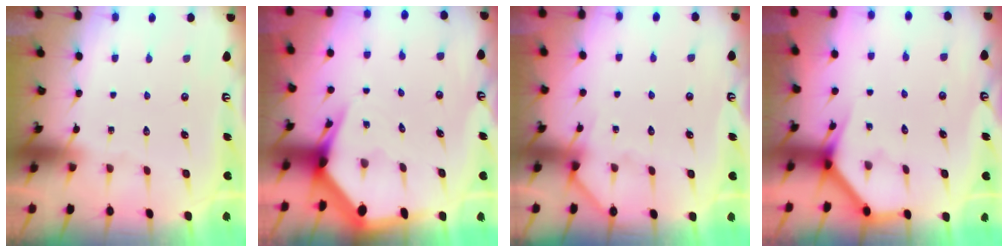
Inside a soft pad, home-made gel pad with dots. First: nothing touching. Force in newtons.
{"total": 4.6, "press": 4.5, "slide": 0.6}
{"total": 3.0, "press": 3.0, "slide": 0.3}
{"total": 3.8, "press": 3.8, "slide": 0.3}